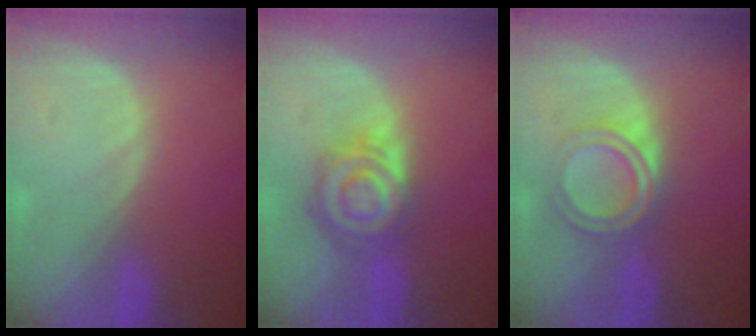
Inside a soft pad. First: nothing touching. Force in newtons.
{"total": 8.0, "press": 7.0, "slide": 3.9}
{"total": 5.3, "press": 4.9, "slide": 2.0}